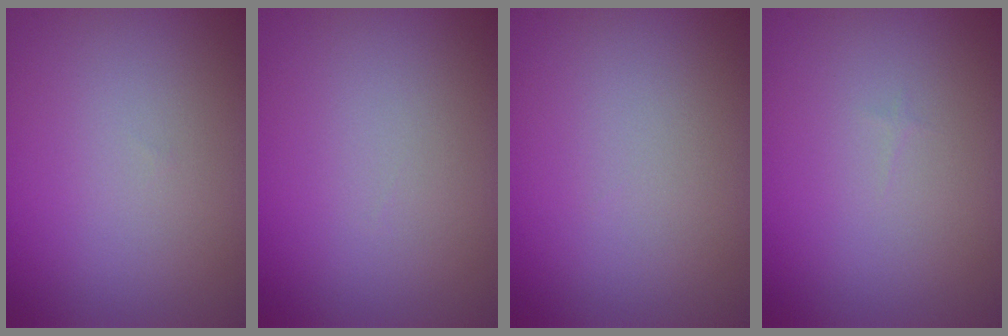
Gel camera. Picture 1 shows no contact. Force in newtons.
{"total": 0.0}
{"total": 0.0}
{"total": 0.0}